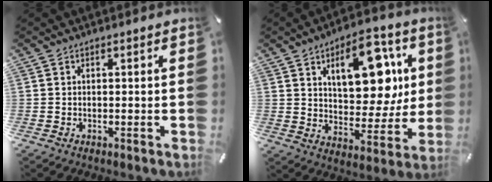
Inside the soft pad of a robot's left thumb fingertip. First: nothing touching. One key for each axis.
{"total": 16.4, "fx": 6.5, "fy": 9.6, "fz": 11.6, "tx": -0.152, "ty": -0.027, "tz": 0.109}